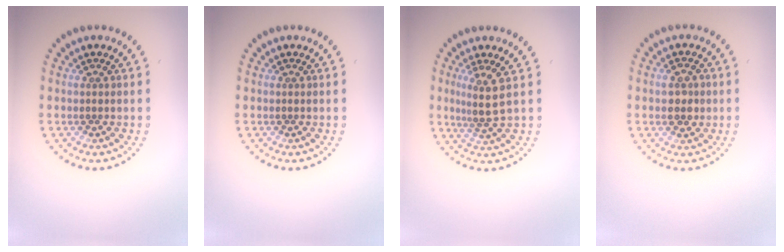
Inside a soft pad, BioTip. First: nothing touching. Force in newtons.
{"total": 0.0}
{"total": 2.8, "press": 1.9, "slide": 2.0}
{"total": 2.3, "press": 2.3, "slide": 0.1}